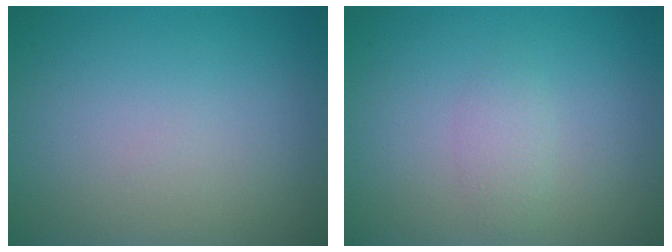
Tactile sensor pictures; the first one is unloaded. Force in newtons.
{"total": 1.3, "press": 1.3, "slide": 0.0}